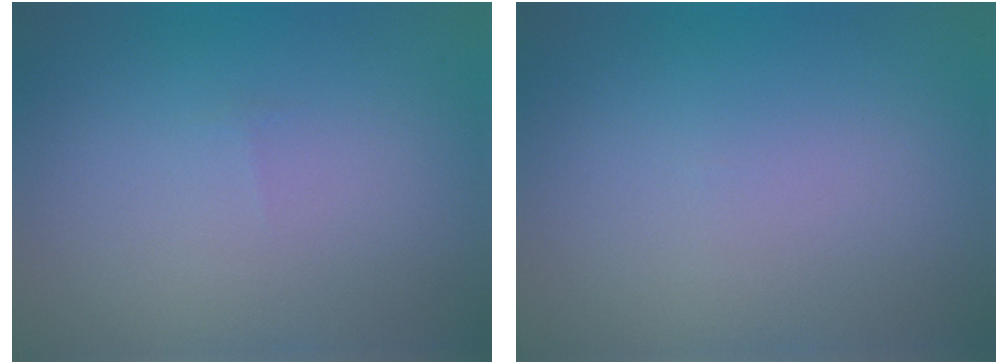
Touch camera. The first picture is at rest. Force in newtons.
{"total": 0.0}